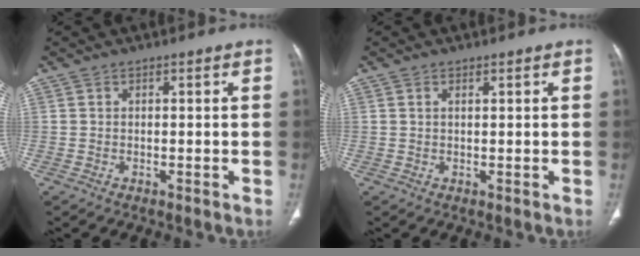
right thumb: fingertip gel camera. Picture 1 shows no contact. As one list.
[{"total": 0.7, "force": [0.4, 0.2, 0.5], "torque": [-0.013, 0.002, 0.008]}]